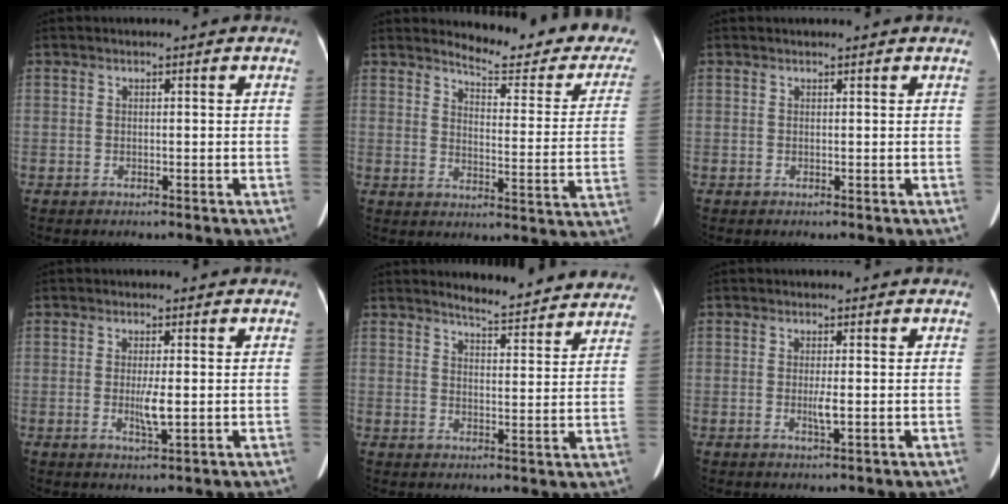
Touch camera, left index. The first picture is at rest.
{"total": 17.3, "force": [16.3, 2.7, 5.1], "torque": [-0.049, -0.090, 0.174]}
{"total": 1.6, "force": [1.6, 0.2, 0.4], "torque": [-0.012, 0.019, 0.016]}
{"total": 3.0, "force": [-0.2, 0.3, 3.0], "torque": [-0.060, -0.006, -0.001]}
{"total": 13.1, "force": [12.6, 1.7, 3.3], "torque": [-0.029, -0.029, 0.136]}
{"total": 1.7, "force": [-0.1, 0.1, 1.7], "torque": [-0.035, -0.003, -0.002]}